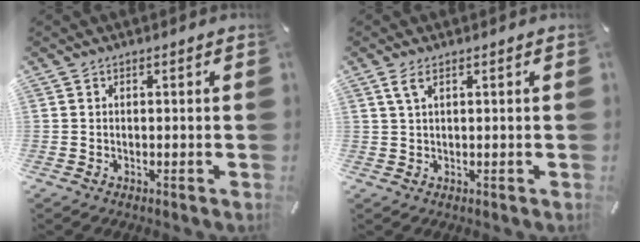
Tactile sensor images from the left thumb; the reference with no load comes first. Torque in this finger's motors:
{"motor_torque": [0.58, 0.63, 0.31, -0.35, 0.11]}